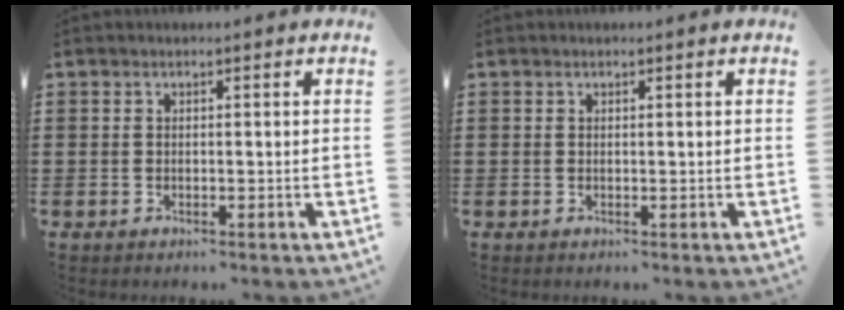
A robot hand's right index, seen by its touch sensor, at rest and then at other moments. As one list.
[{"total": 0.0}]